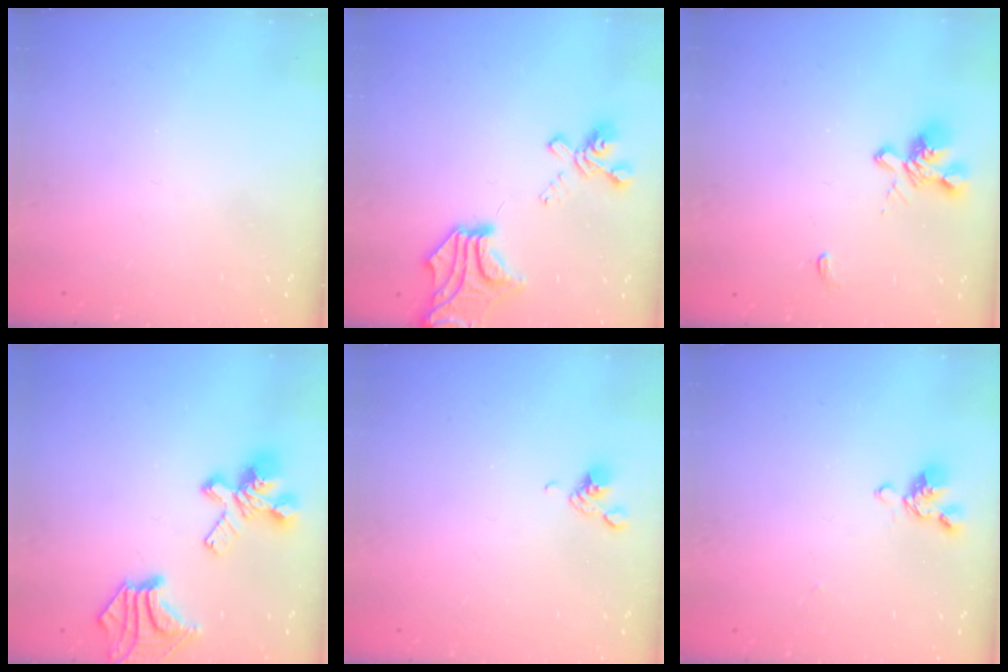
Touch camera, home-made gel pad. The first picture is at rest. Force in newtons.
{"total": 6.7, "press": 5.6, "slide": 3.6}
{"total": 1.9, "press": 1.5, "slide": 1.1}
{"total": 10.6, "press": 10.1, "slide": 3.1}
{"total": 6.0, "press": 6.0, "slide": 0.7}
{"total": 2.9, "press": 2.8, "slide": 0.8}